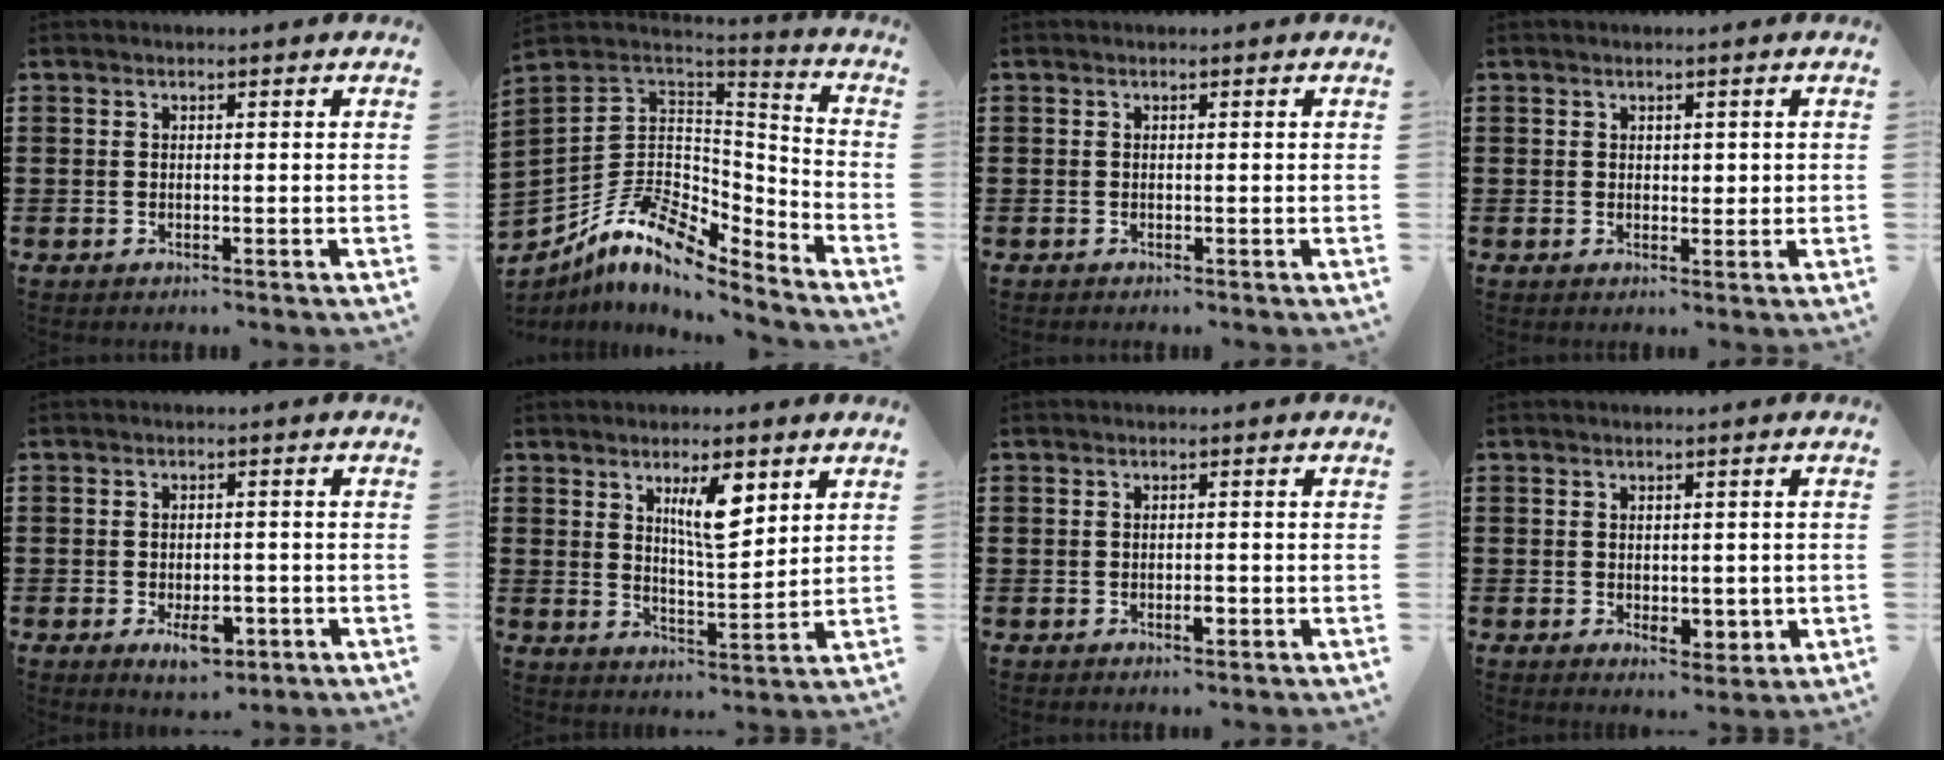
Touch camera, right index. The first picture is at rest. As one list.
[{"total": 10.7, "force": [-6.6, 5.3, 6.5], "torque": [-0.146, 0.006, -0.129]}, {"total": 0.0}, {"total": 1.3, "force": [0.6, 1.0, 0.6], "torque": [-0.005, 0.004, 0.008]}, {"total": 5.0, "force": [-1.9, 2.4, 3.9], "torque": [-0.060, 0.000, -0.033]}, {"total": 7.2, "force": [3.6, 2.3, 5.9], "torque": [-0.100, -0.002, 0.056]}, {"total": 1.6, "force": [-0.6, 0.7, 1.3], "torque": [-0.024, 0.001, -0.010]}, {"total": 2.9, "force": [-0.2, 1.9, 2.1], "torque": [-0.033, 0.003, -0.005]}]